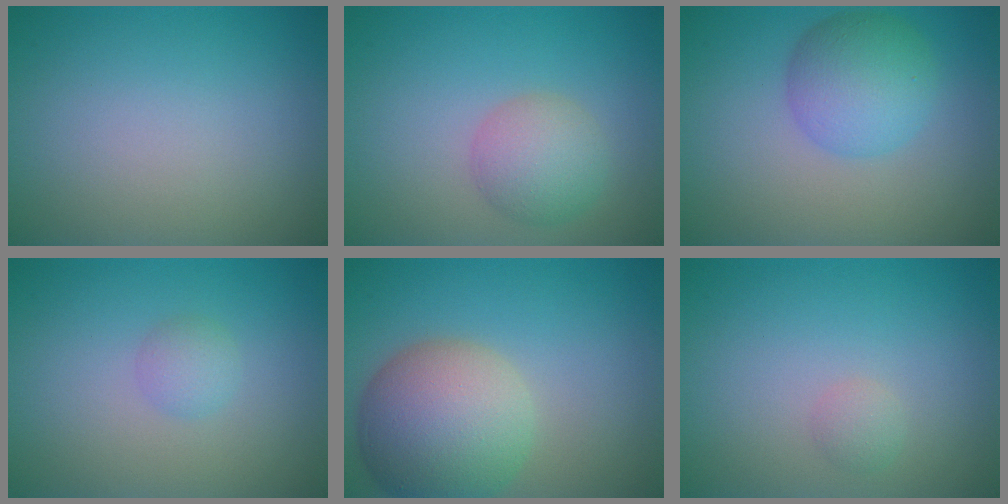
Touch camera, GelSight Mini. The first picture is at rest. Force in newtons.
{"total": 3.4, "press": 3.4, "slide": 0.2}
{"total": 4.7, "press": 4.7, "slide": 0.1}
{"total": 1.3, "press": 1.3, "slide": 0.1}
{"total": 8.9, "press": 8.8, "slide": 0.8}
{"total": 1.0, "press": 1.0, "slide": 0.1}